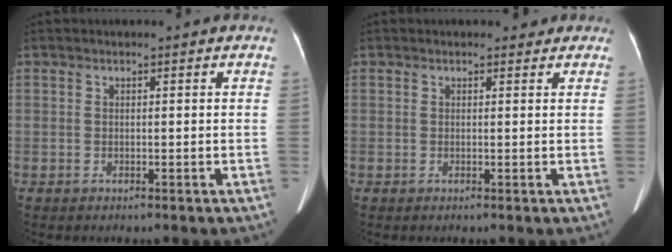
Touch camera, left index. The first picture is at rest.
{"total": 1.1, "force": [0.9, 0.7, 0.2], "torque": [-0.004, 0.000, 0.007]}